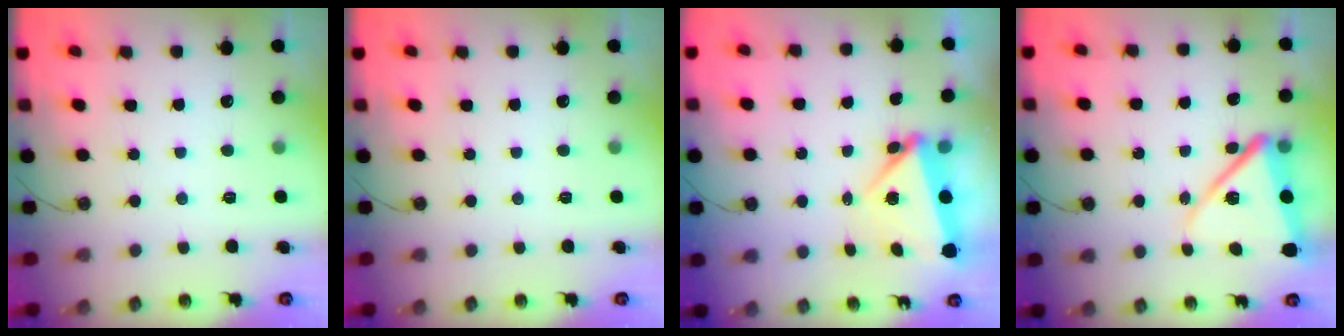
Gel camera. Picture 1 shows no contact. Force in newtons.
{"total": 0.0}
{"total": 5.6, "press": 5.6, "slide": 0.3}
{"total": 13.9, "press": 13.8, "slide": 1.6}